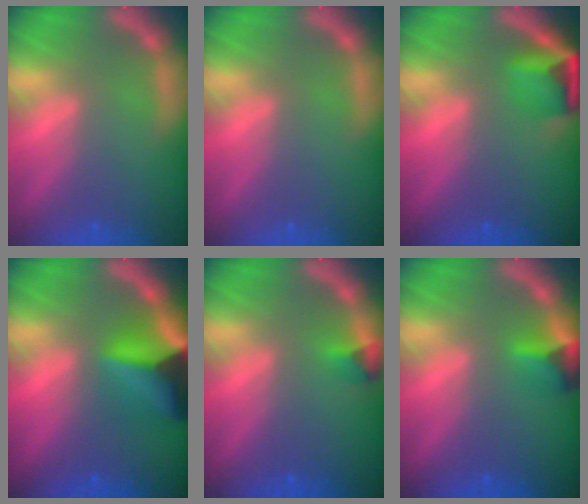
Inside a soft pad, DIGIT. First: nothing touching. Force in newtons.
{"total": 0.0}
{"total": 4.4}
{"total": 9.6}
{"total": 1.4}
{"total": 2.9}